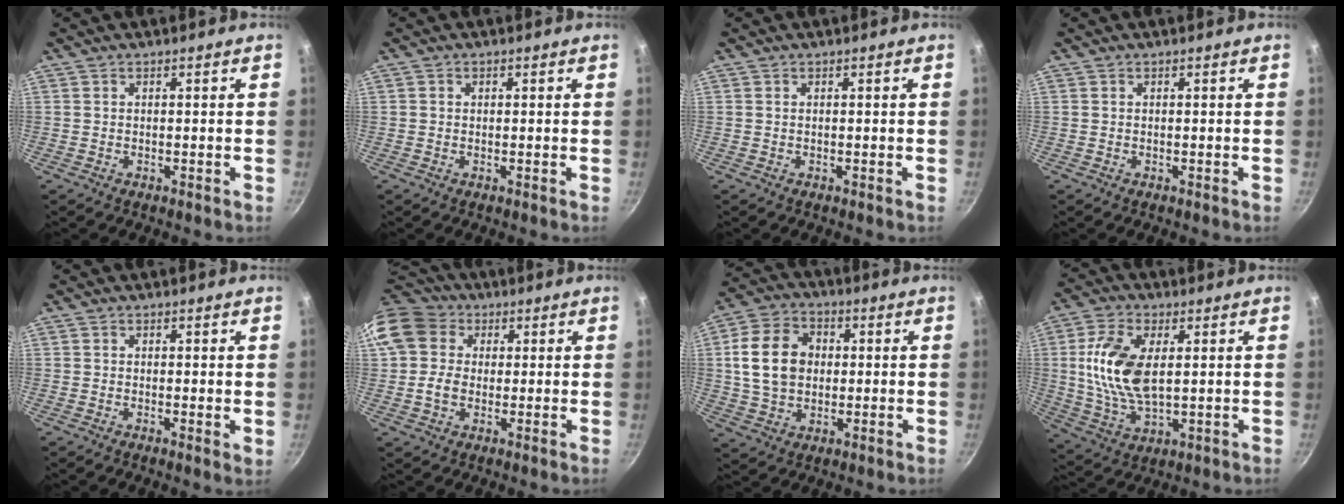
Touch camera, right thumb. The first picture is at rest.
{"total": 0.6, "force": [0.1, 0.6, 0.2], "torque": [-0.001, 0.003, 0.001]}
{"total": 0.0}
{"total": 0.0}
{"total": 1.3, "force": [0.2, 0.5, 1.2], "torque": [-0.017, -0.007, 0.000]}
{"total": 11.9, "force": [2.6, 10.0, 6.0], "torque": [-0.103, 0.016, 0.035]}
{"total": 13.0, "force": [1.5, 9.9, 8.3], "torque": [-0.133, 0.013, 0.019]}
{"total": 13.6, "force": [2.2, 7.2, 11.3], "torque": [-0.218, -0.004, 0.045]}